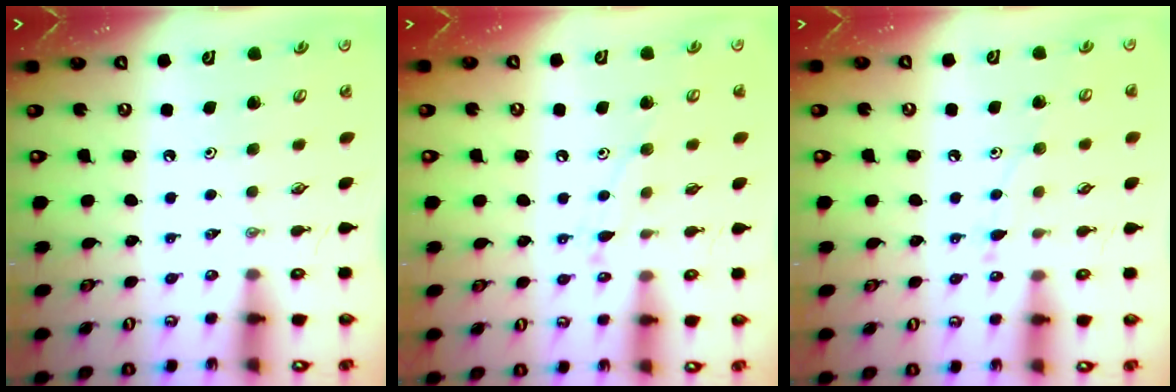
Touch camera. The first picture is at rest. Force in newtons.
{"total": 8.2, "press": 8.2, "slide": 0.5}
{"total": 6.3, "press": 6.3, "slide": 0.4}